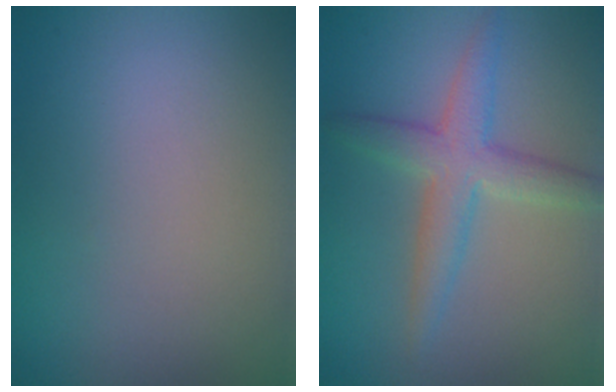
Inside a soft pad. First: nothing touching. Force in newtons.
{"total": 3.8, "press": 3.8, "slide": 0.0}